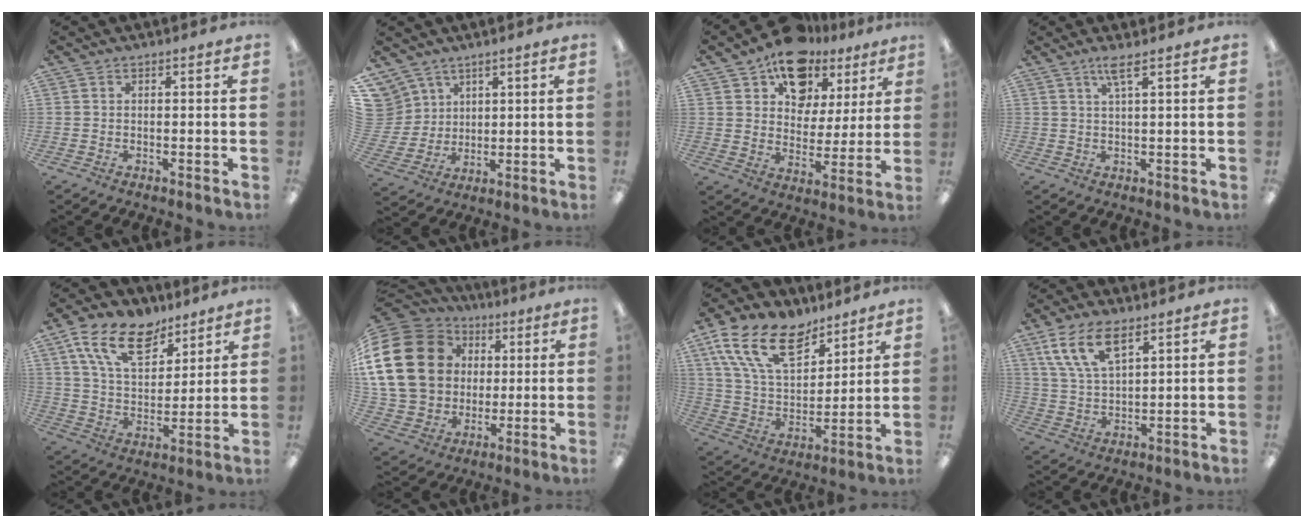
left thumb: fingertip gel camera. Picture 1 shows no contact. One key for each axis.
{"total": 8.6, "fx": 5.3, "fy": 6.7, "fz": 0.4, "tx": -0.041, "ty": -0.029, "tz": 0.108}
{"total": 15.0, "fx": 10.9, "fy": 9.1, "fz": 4.9, "tx": -0.090, "ty": -0.070, "tz": 0.202}
{"total": 3.5, "fx": 2.3, "fy": 0.3, "fz": 2.6, "tx": -0.058, "ty": 0.002, "tz": 0.038}
{"total": 16.1, "fx": 10.1, "fy": 8.8, "fz": 9.0, "tx": -0.165, "ty": -0.037, "tz": 0.185}
{"total": 25.7, "fx": 4.8, "fy": 20.4, "fz": 14.9, "tx": -0.310, "ty": 0.009, "tz": 0.105}
{"total": 19.3, "fx": 11.5, "fy": 10.4, "fz": 11.4, "tx": -0.224, "ty": -0.045, "tz": 0.212}
{"total": 11.4, "fx": 7.0, "fy": 5.0, "fz": 7.4, "tx": -0.151, "ty": -0.013, "tz": 0.133}